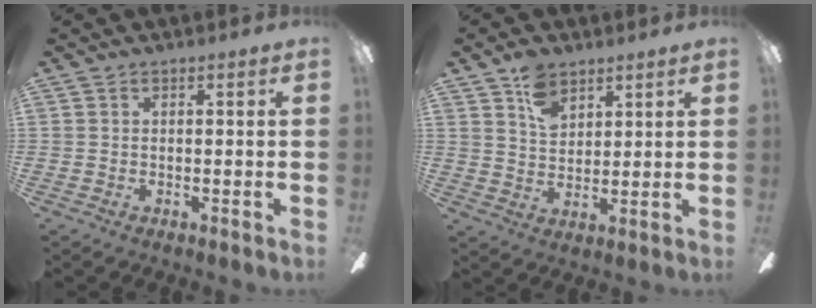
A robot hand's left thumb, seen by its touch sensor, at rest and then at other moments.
{"total": 7.7, "force": [4.9, 4.8, 3.5], "torque": [-0.061, -0.011, 0.092]}